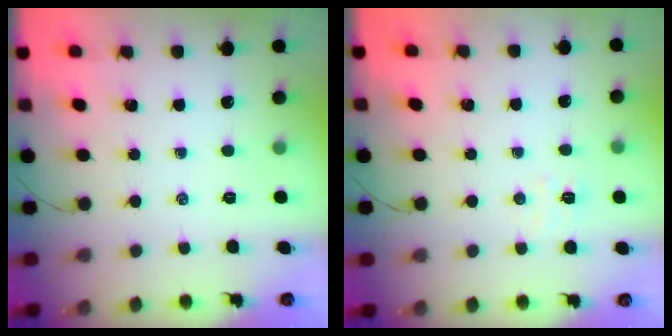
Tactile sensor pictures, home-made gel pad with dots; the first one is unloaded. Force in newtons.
{"total": 3.5, "press": 3.4, "slide": 1.1}